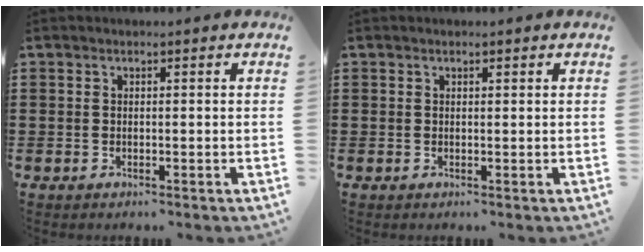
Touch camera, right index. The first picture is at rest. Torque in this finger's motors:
{"motor_torque": [-0.47, 0.33, 0.00, -0.01]}